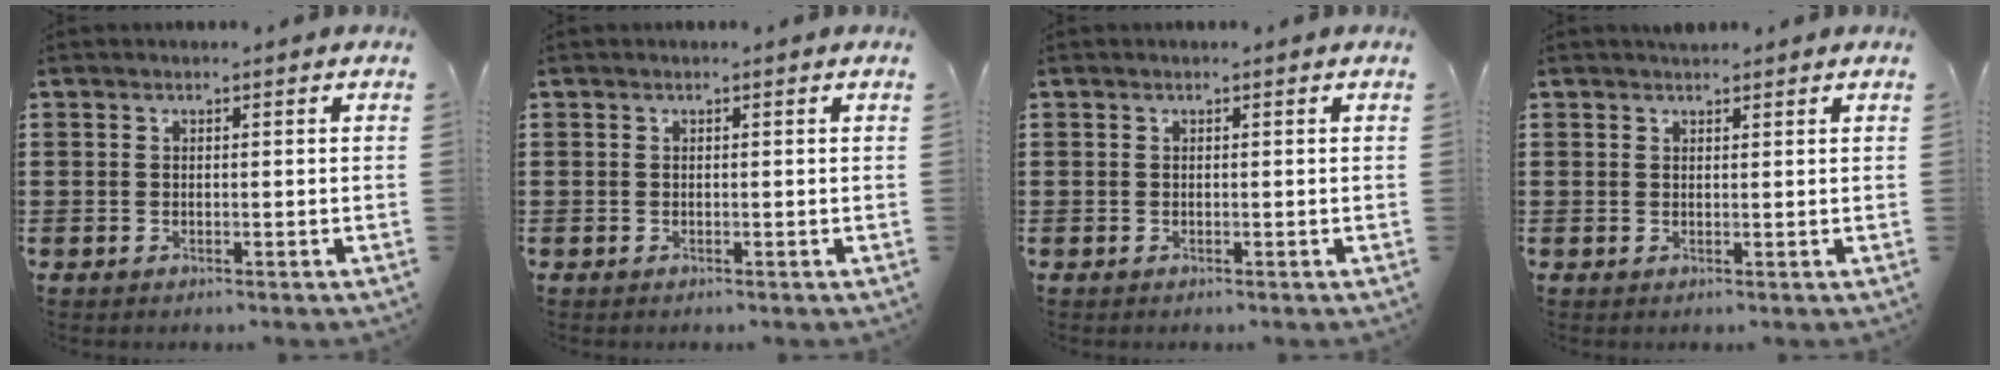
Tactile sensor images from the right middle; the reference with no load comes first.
{"total": 0.0}
{"total": 0.0}
{"total": 1.2, "force": [1.1, 0.4, 0.0], "torque": [-0.003, 0.003, 0.021]}